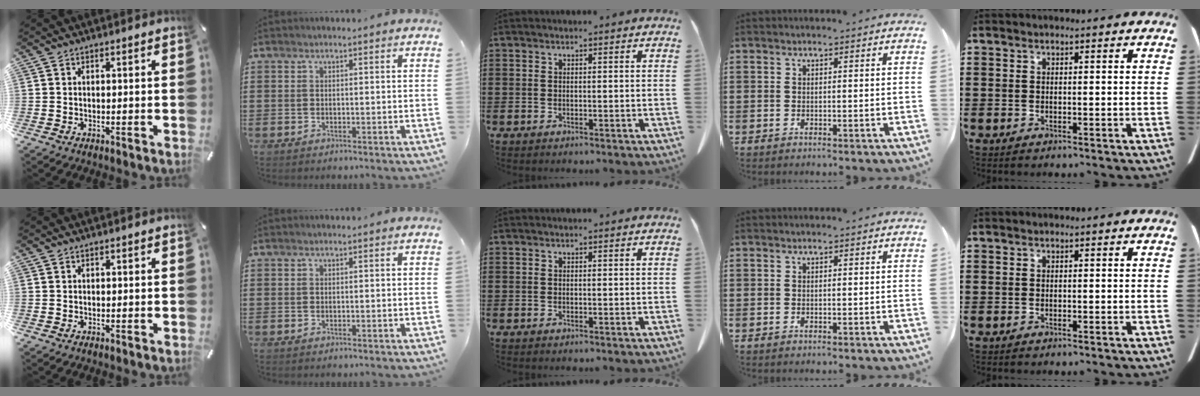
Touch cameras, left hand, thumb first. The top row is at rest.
{}